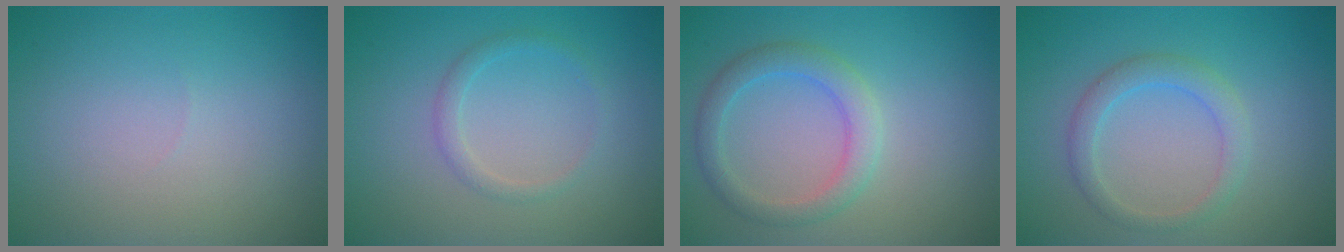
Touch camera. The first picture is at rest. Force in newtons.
{"total": 1.4, "press": 1.4, "slide": 0.0}
{"total": 3.0, "press": 3.0, "slide": 0.2}
{"total": 2.4, "press": 2.4, "slide": 0.2}